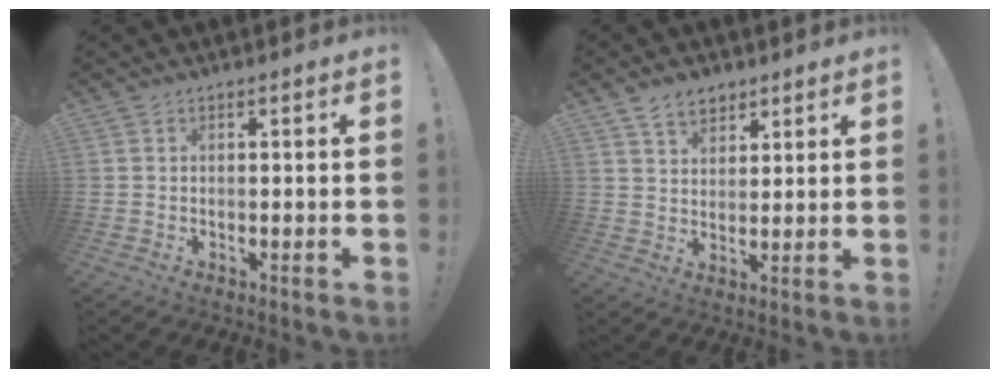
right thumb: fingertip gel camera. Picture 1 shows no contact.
{"total": 6.8, "force": [4.6, 4.4, 2.3], "torque": [-0.038, -0.020, 0.087]}